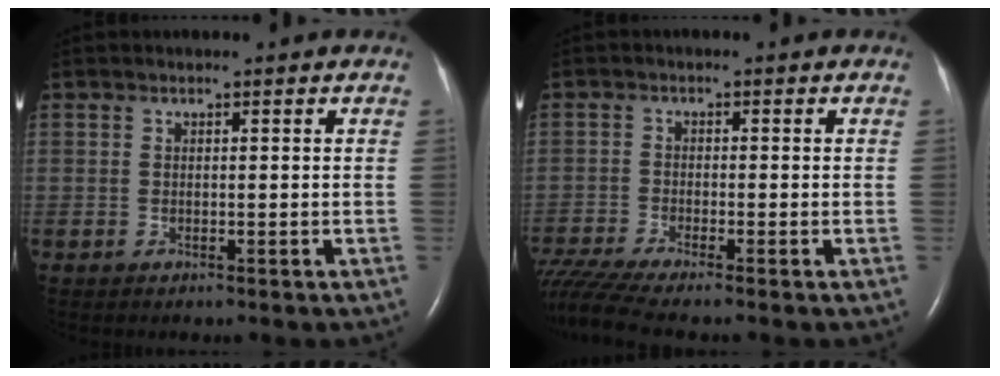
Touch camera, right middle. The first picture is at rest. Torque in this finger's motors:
{"motor_torque": [0.56, -0.60, 0.09, 0.08]}